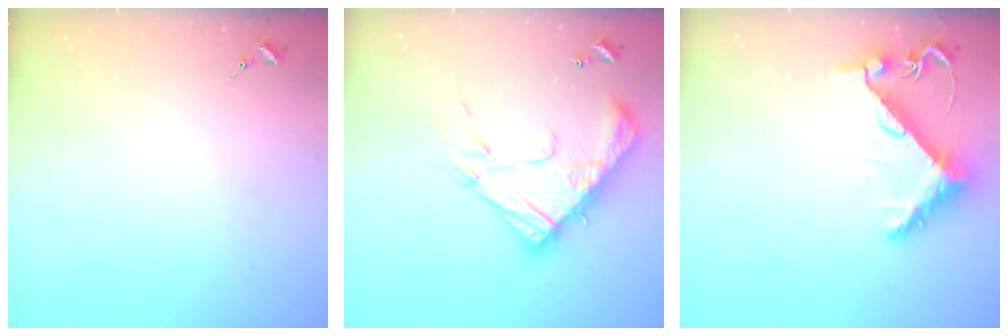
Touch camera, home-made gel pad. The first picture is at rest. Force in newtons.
{"total": 20.3, "press": 20.3, "slide": 1.7}
{"total": 8.9, "press": 8.9, "slide": 0.3}